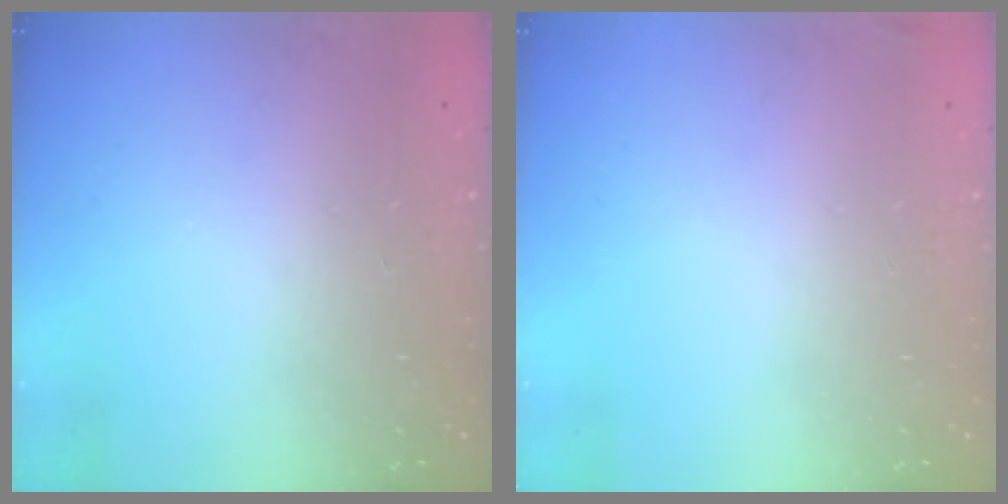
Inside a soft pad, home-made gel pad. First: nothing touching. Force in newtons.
{"total": 3.0, "press": 2.9, "slide": 1.0}